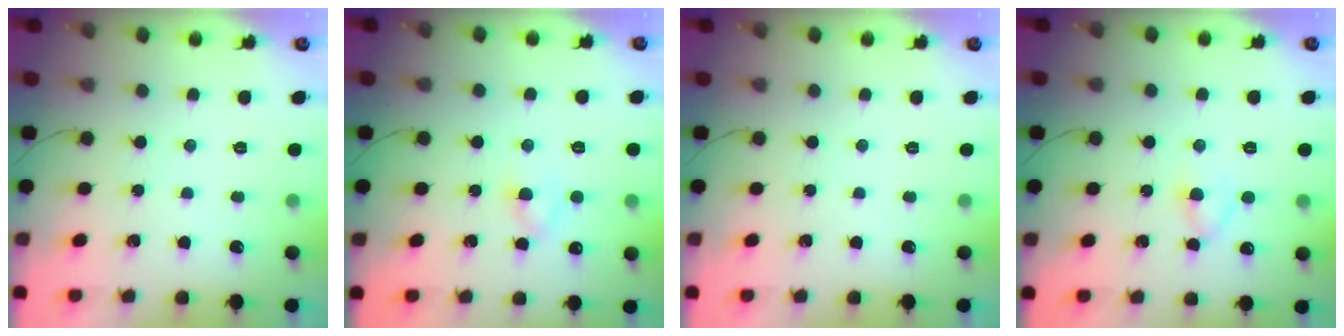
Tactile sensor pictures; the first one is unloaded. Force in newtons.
{"total": 2.1, "press": 1.9, "slide": 0.8}
{"total": 0.0}
{"total": 3.8, "press": 3.5, "slide": 1.5}